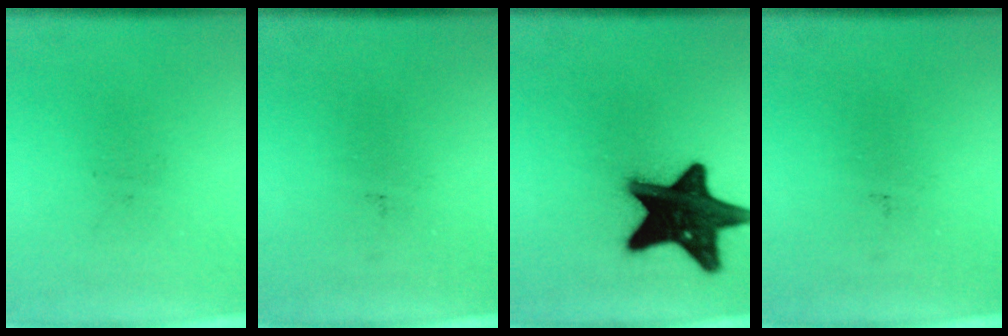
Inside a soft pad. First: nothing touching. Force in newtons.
{"total": 0.0}
{"total": 19.0}
{"total": 0.0}